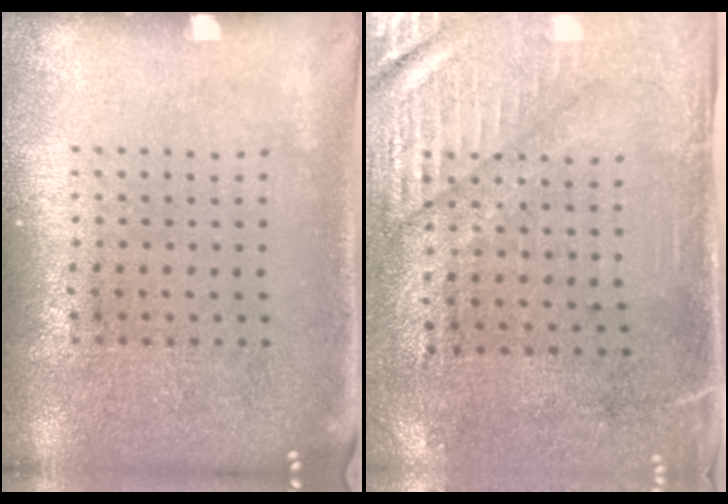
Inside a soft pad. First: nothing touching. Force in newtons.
{"total": 3.0, "press": 2.5, "slide": 1.6}